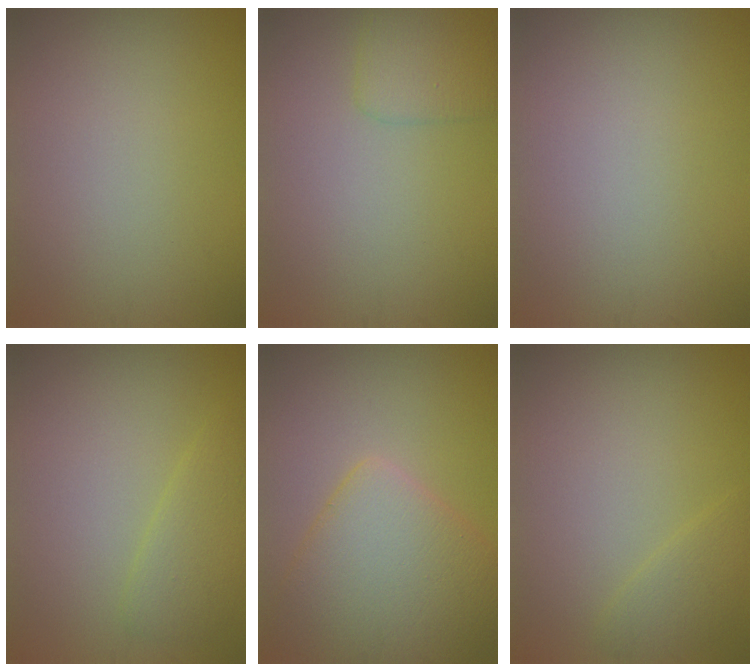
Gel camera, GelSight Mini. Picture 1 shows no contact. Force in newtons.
{"total": 2.3, "press": 2.3, "slide": 0.1}
{"total": 0.0}
{"total": 2.3, "press": 2.3, "slide": 0.0}
{"total": 6.7, "press": 6.7, "slide": 0.3}
{"total": 1.5, "press": 1.5, "slide": 0.1}